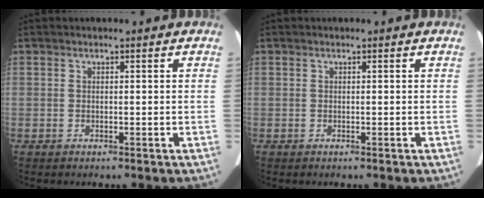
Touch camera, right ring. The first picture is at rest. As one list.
[{"total": 0.0}]